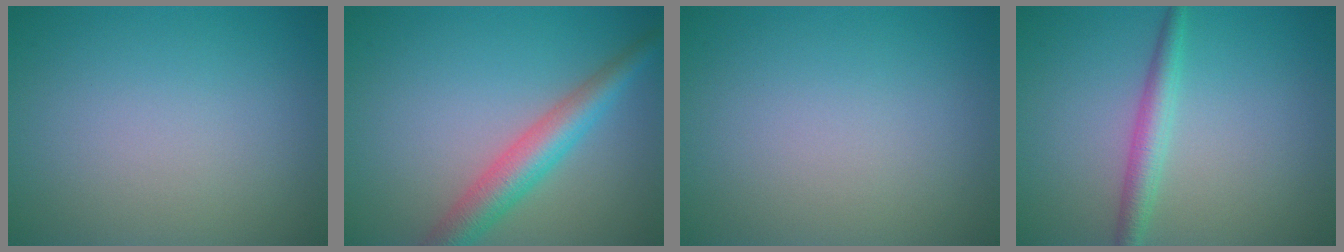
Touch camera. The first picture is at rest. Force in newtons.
{"total": 4.5, "press": 4.5, "slide": 0.1}
{"total": 0.0}
{"total": 2.4, "press": 2.4, "slide": 0.1}